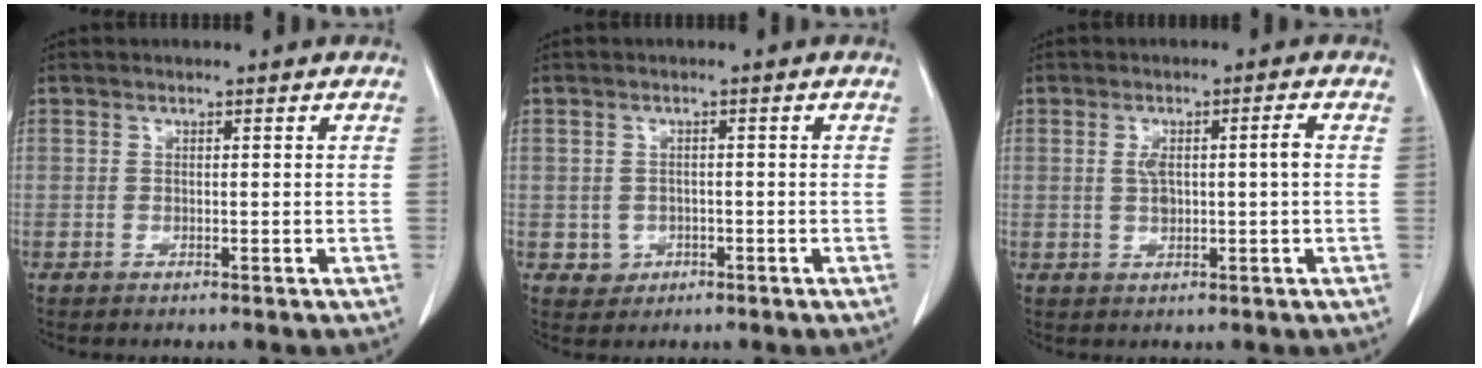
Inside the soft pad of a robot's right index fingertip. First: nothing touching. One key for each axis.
{"total": 2.6, "fx": -0.7, "fy": 2.5, "fz": 0.4, "tx": 0.002, "ty": 0.008, "tz": -0.005}
{"total": 4.0, "fx": 0.4, "fy": 0.6, "fz": 3.9, "tx": -0.075, "ty": 0.011, "tz": 0.012}